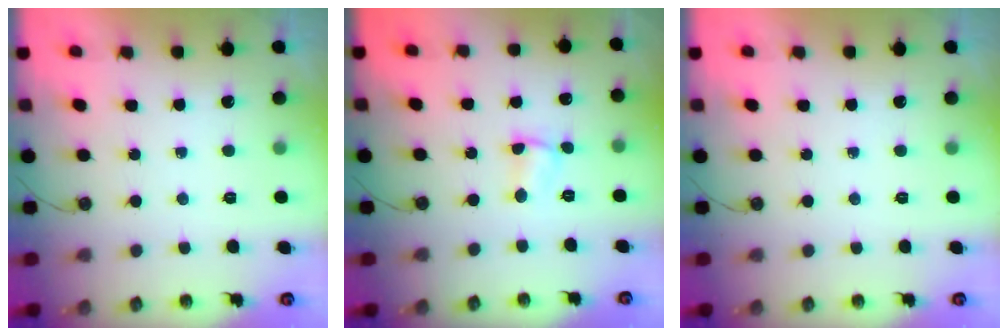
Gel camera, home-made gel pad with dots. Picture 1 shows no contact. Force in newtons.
{"total": 1.5, "press": 1.4, "slide": 0.5}
{"total": 0.0}